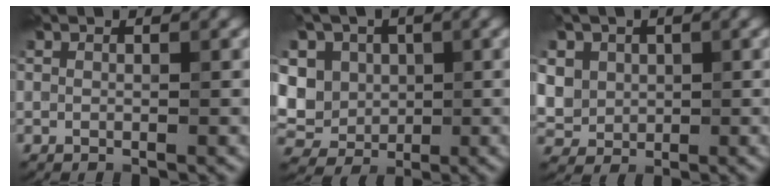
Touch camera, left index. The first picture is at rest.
{"total": 9.5, "force": [1.4, 7.9, 5.1], "torque": [-0.106, 0.019, -0.006]}
{"total": 6.8, "force": [2.2, 5.6, 3.2], "torque": [-0.078, 0.016, 0.029]}